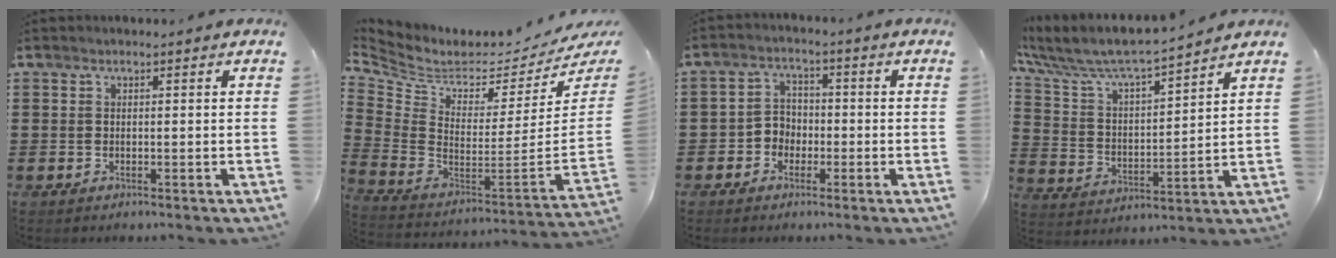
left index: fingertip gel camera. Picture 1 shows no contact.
{"total": 2.9, "force": [1.8, 1.7, 1.5], "torque": [-0.053, -0.045, 0.025]}
{"total": 3.5, "force": [-1.6, 2.8, 1.2], "torque": [-0.033, 0.008, -0.037]}
{"total": 7.1, "force": [6.6, 0.6, 2.5], "torque": [-0.082, -0.048, 0.110]}